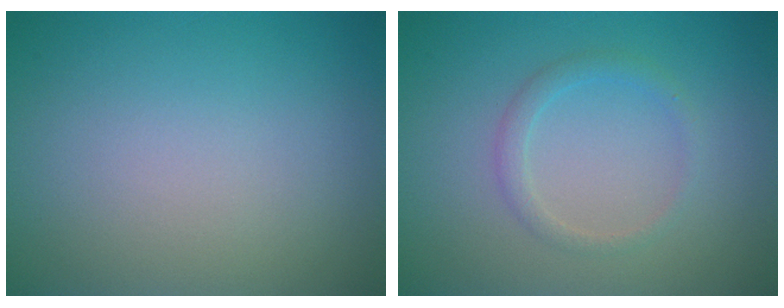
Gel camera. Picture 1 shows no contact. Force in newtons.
{"total": 1.5, "press": 1.5, "slide": 0.1}